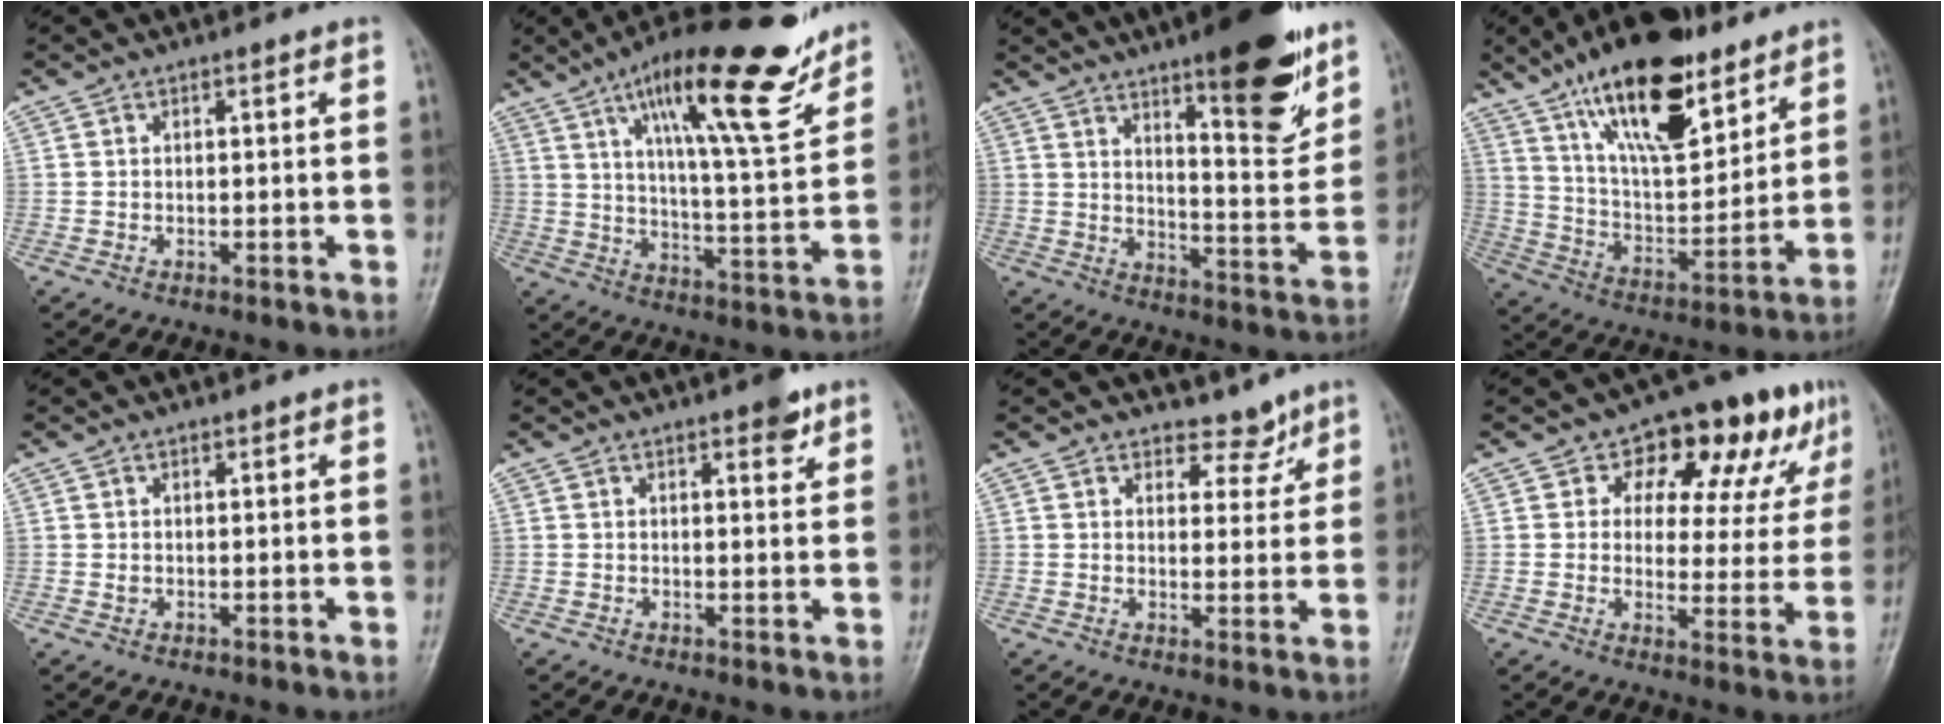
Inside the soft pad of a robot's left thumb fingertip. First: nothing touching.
{"total": 20.9, "force": [13.2, 4.7, 15.5], "torque": [-0.208, -0.057, 0.208]}
{"total": 16.8, "force": [10.6, 4.2, 12.3], "torque": [-0.141, -0.069, 0.162]}
{"total": 22.0, "force": [13.8, 8.6, 14.8], "torque": [-0.216, -0.060, 0.244]}
{"total": 0.7, "force": [0.4, 0.5, 0.3], "torque": [0.001, -0.002, 0.006]}
{"total": 3.4, "force": [2.2, 1.3, 2.3], "torque": [-0.019, -0.010, 0.026]}
{"total": 4.5, "force": [3.7, 2.5, 0.6], "torque": [0.020, -0.028, 0.055]}
{"total": 16.1, "force": [8.7, 8.8, 10.3], "torque": [-0.070, -0.014, 0.118]}